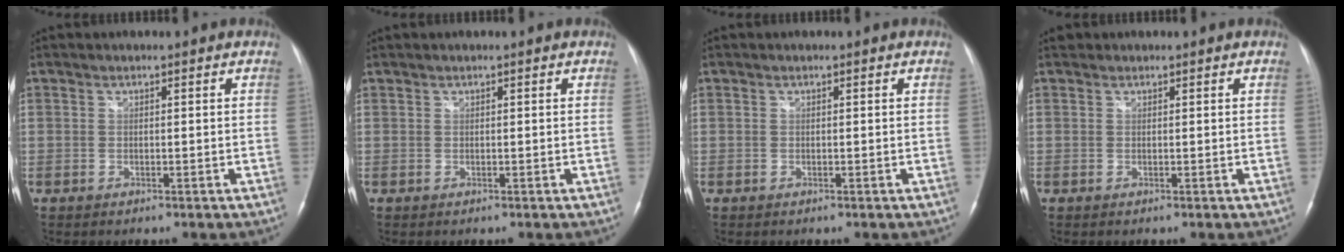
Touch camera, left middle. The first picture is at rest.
{"total": 0.0}
{"total": 0.0}
{"total": 0.6, "force": [0.5, 0.3, -0.1], "torque": [-0.002, 0.010, 0.008]}